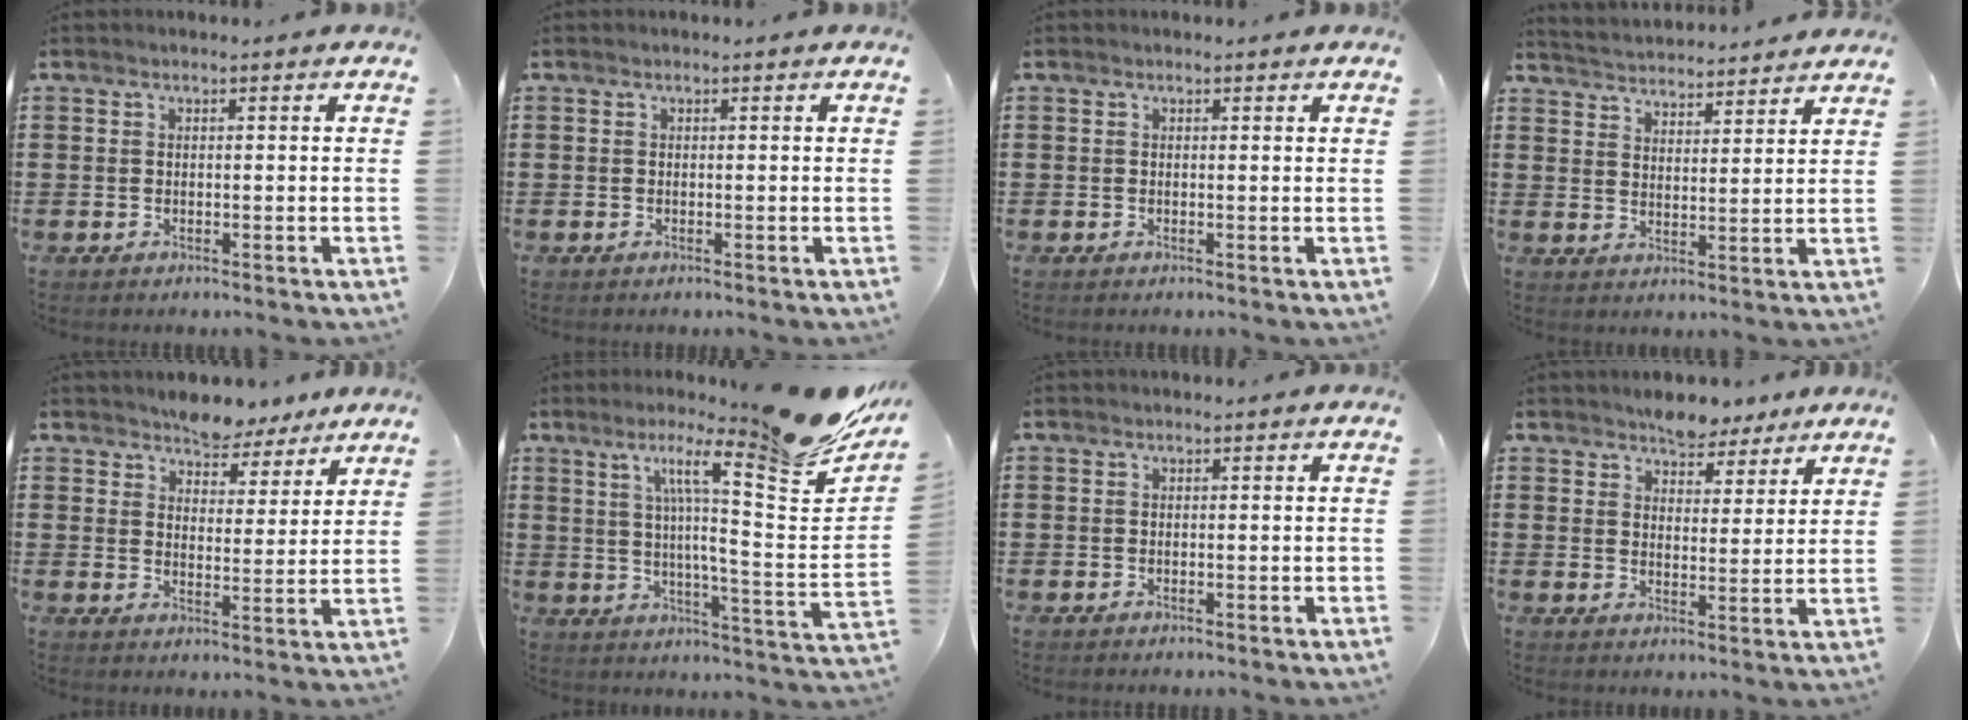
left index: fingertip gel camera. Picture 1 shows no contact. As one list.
[{"total": 0.0}, {"total": 0.0}, {"total": 3.7, "force": [3.6, 0.0, -0.9], "torque": [-0.004, -0.026, 0.060]}, {"total": 4.8, "force": [4.6, 1.1, -0.4], "torque": [-0.011, -0.016, 0.087]}, {"total": 15.6, "force": [10.4, 0.9, 11.6], "torque": [-0.197, -0.070, 0.153]}, {"total": 0.0}, {"total": 4.5, "force": [4.3, 1.5, 0.2], "torque": [-0.011, -0.011, 0.081]}]